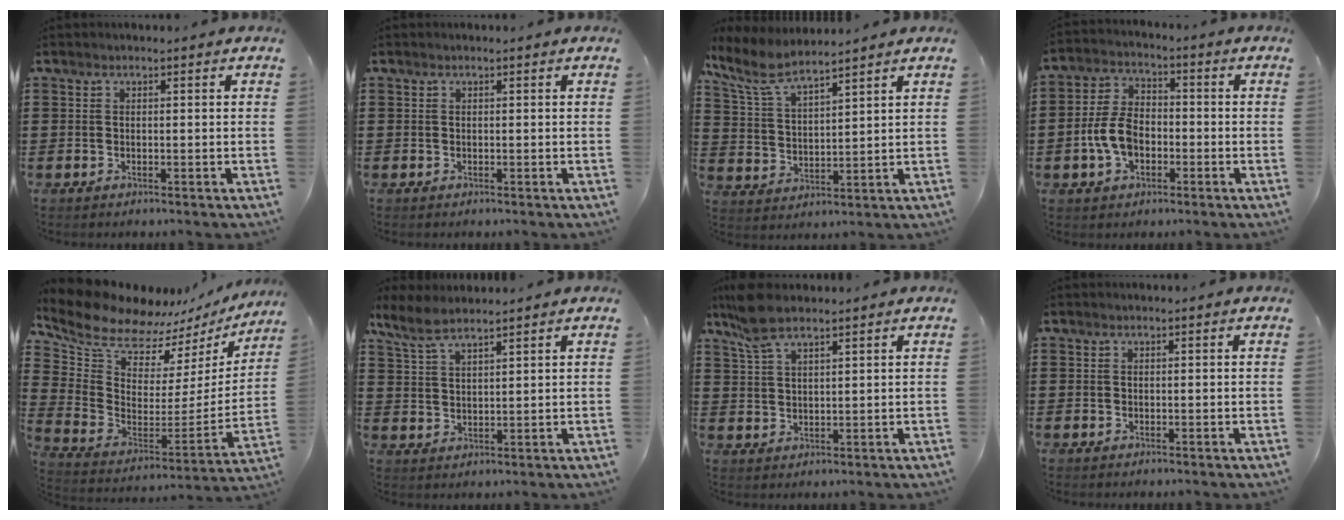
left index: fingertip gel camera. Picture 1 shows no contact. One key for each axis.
{"total": 0.0}
{"total": 7.0, "fx": 6.0, "fy": 1.3, "fz": 3.4, "tx": -0.091, "ty": -0.023, "tz": 0.106}
{"total": 7.4, "fx": -1.9, "fy": 4.7, "fz": 5.4, "tx": -0.130, "ty": 0.006, "tz": -0.043}
{"total": 9.0, "fx": 8.1, "fy": 3.2, "fz": 2.2, "tx": -0.094, "ty": -0.065, "tz": 0.142}
{"total": 5.0, "fx": 4.1, "fy": 1.2, "fz": 2.5, "tx": -0.062, "ty": -0.005, "tz": 0.076}
{"total": 6.2, "fx": 4.6, "fy": 1.7, "fz": 3.9, "tx": -0.087, "ty": 0.001, "tz": 0.086}
{"total": 0.0}